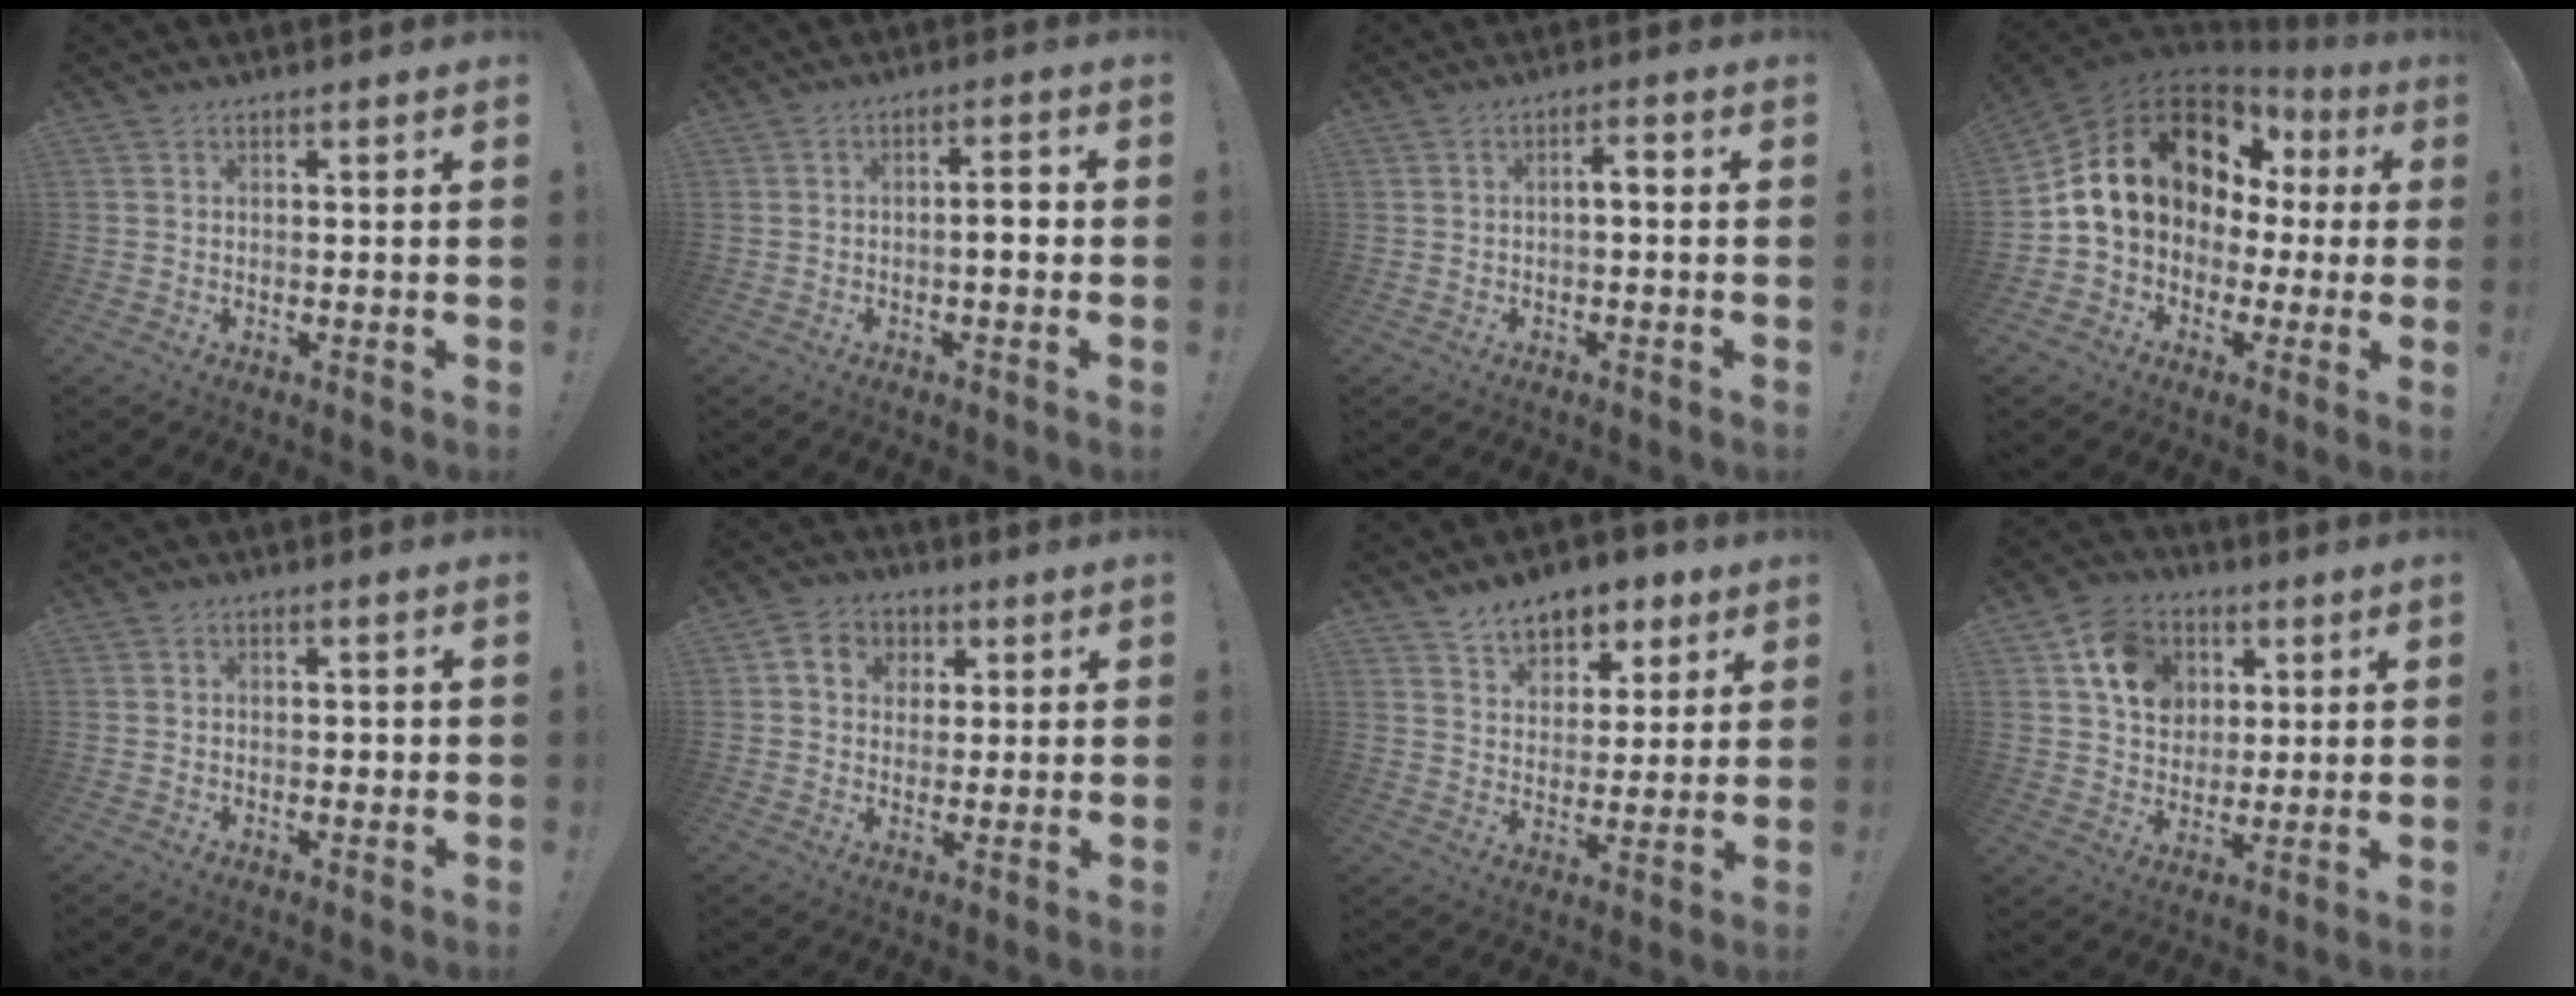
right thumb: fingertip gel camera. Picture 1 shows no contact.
{"total": 4.3, "force": [-1.0, 1.1, 4.1], "torque": [-0.067, 0.009, -0.020]}
{"total": 2.7, "force": [-0.8, 0.5, 2.5], "torque": [-0.051, 0.012, -0.018]}
{"total": 18.6, "force": [5.4, 13.5, 11.5], "torque": [-0.200, -0.013, 0.114]}
{"total": 1.1, "force": [-0.5, 0.9, 0.5], "torque": [-0.002, 0.001, -0.011]}
{"total": 7.8, "force": [1.9, 6.8, 3.2], "torque": [-0.051, 0.006, 0.040]}
{"total": 9.3, "force": [6.7, 5.7, 3.1], "torque": [-0.046, -0.043, 0.126]}
{"total": 13.1, "force": [5.2, 10.5, 5.8], "torque": [-0.093, -0.009, 0.105]}